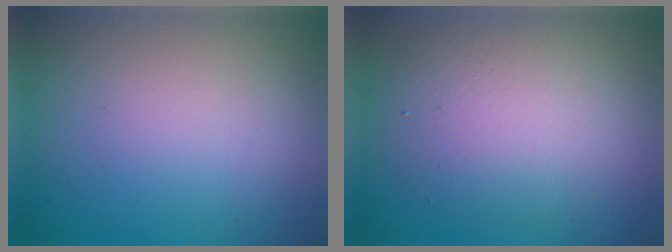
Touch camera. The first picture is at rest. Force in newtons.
{"total": 5.6, "press": 5.6, "slide": 0.5}